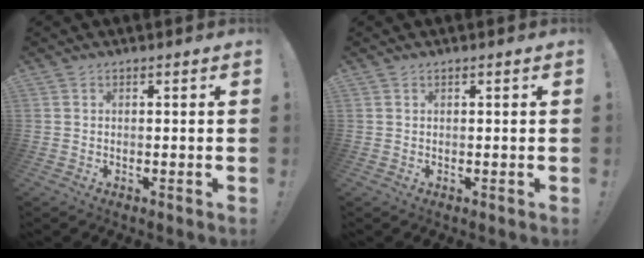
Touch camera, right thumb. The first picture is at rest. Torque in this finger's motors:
{"motor_torque": [0.06, -0.02, 0.09, -0.11, 0.08]}